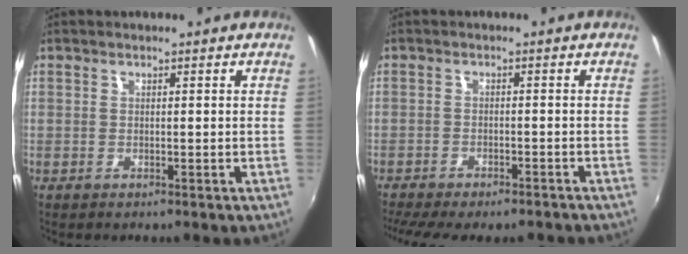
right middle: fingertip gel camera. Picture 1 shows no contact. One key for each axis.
{"total": 10.2, "fx": -8.8, "fy": 2.2, "fz": 4.8, "tx": -0.108, "ty": -0.033, "tz": -0.130}